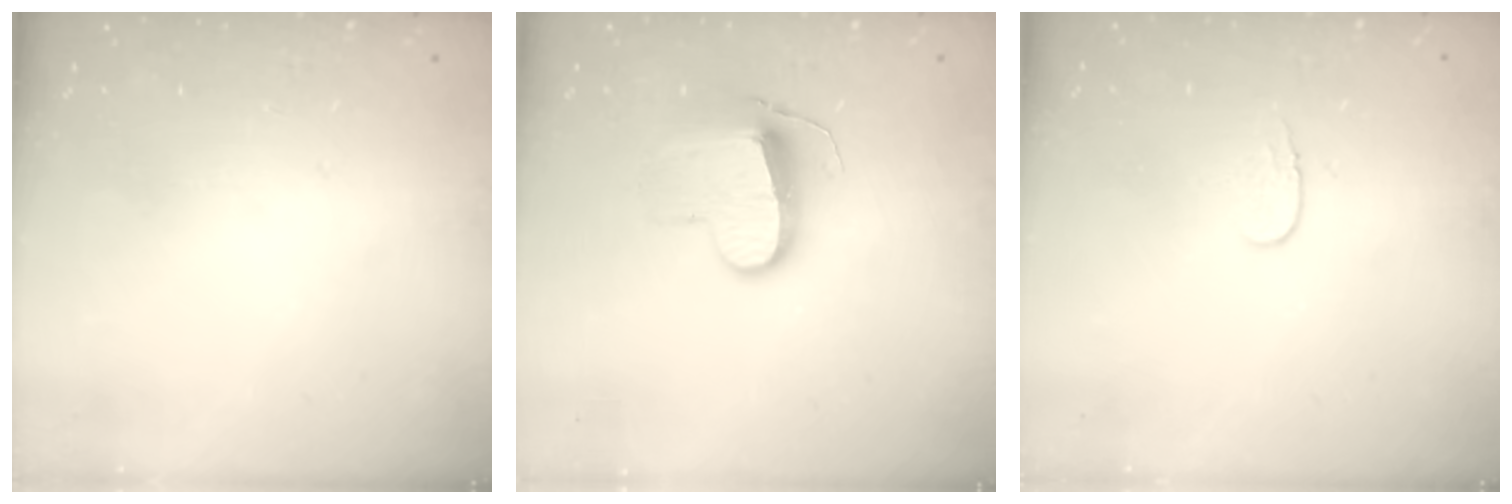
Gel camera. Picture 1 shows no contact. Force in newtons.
{"total": 10.6, "press": 10.6, "slide": 0.9}
{"total": 3.8, "press": 3.8, "slide": 0.4}